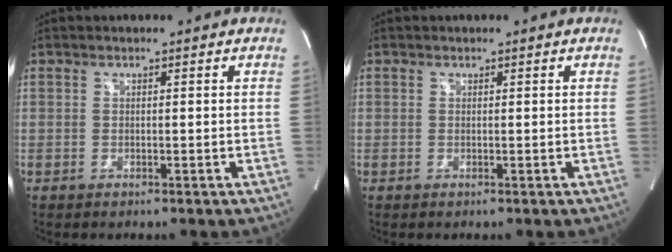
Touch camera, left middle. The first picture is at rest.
{"total": 0.0}